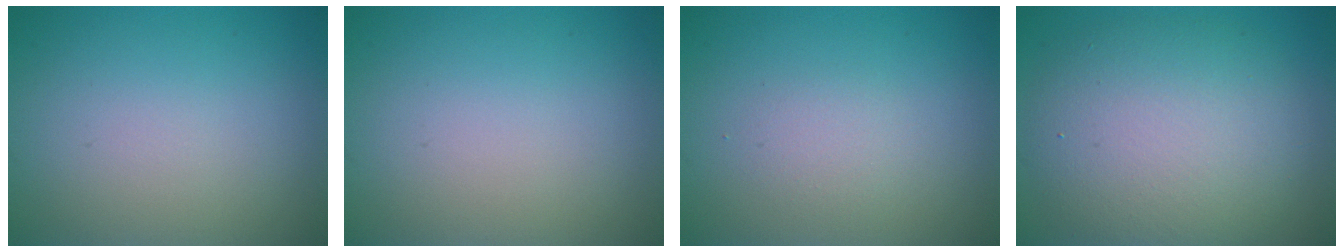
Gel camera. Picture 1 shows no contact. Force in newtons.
{"total": 0.0}
{"total": 1.3, "press": 1.3, "slide": 0.0}
{"total": 8.5, "press": 8.4, "slide": 0.9}